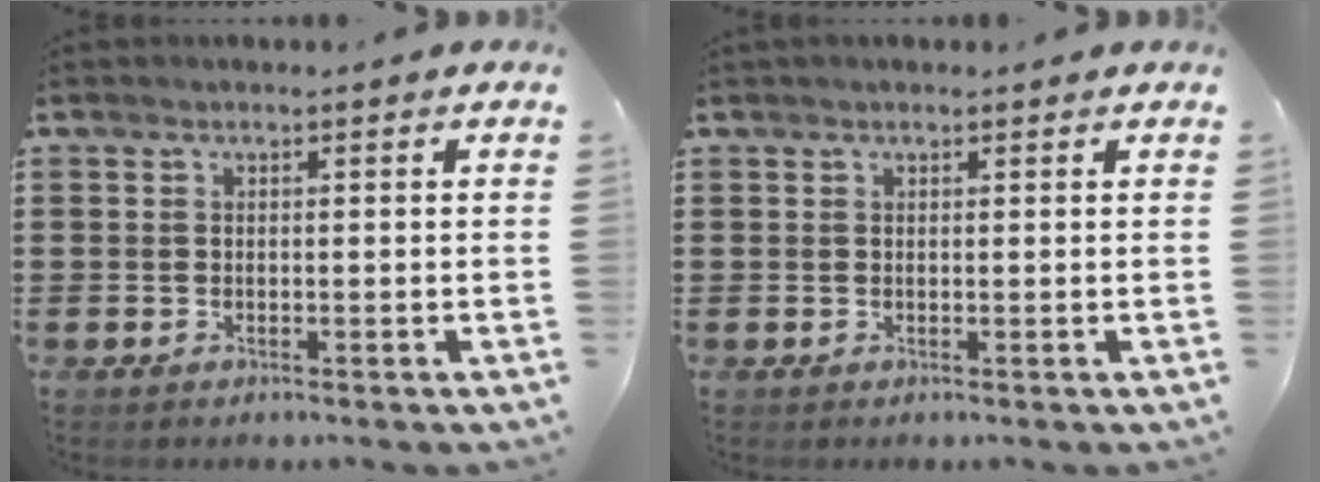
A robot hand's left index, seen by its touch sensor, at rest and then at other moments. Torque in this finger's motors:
{"motor_torque": [-0.95, -0.93, -0.45, 0.01]}